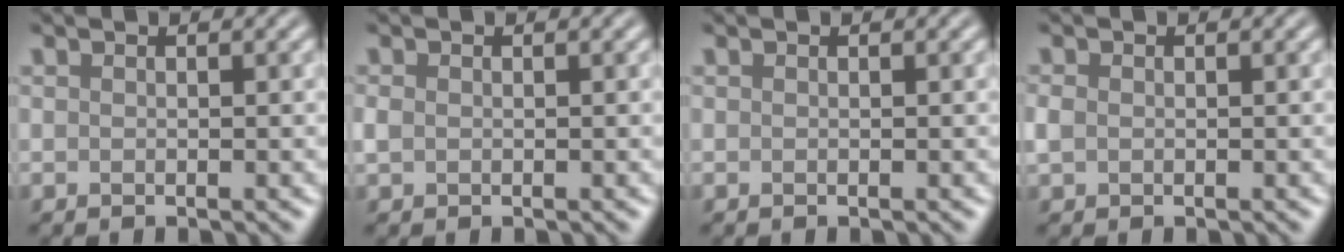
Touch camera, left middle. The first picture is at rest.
{"total": 0.8, "force": [0.0, 0.7, 0.4], "torque": [-0.009, -0.001, -0.001]}
{"total": 0.0}
{"total": 1.1, "force": [0.0, 1.0, 0.6], "torque": [-0.012, 0.000, -0.002]}